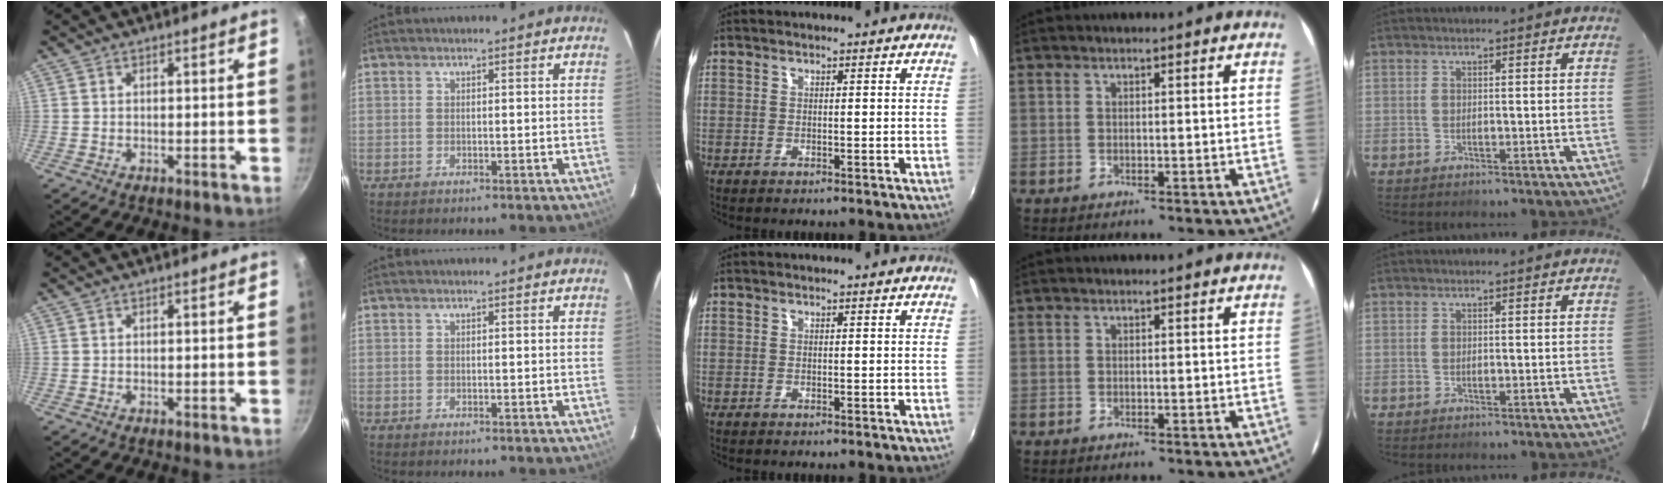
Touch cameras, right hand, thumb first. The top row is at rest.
{}